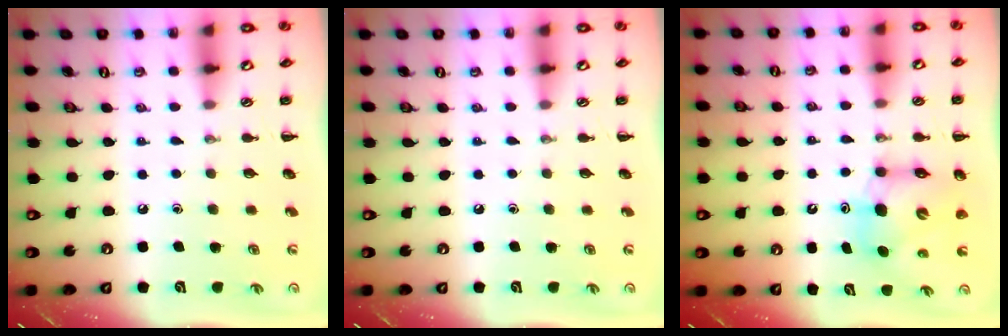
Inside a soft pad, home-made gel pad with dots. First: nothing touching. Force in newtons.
{"total": 0.0}
{"total": 7.9, "press": 7.6, "slide": 2.1}